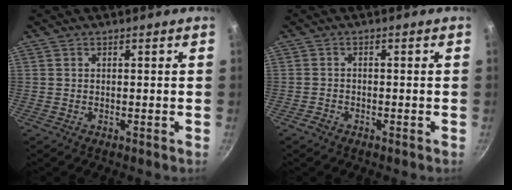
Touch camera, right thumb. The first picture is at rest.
{"total": 1.7, "force": [-1.2, 1.0, 0.5], "torque": [-0.011, 0.014, -0.024]}